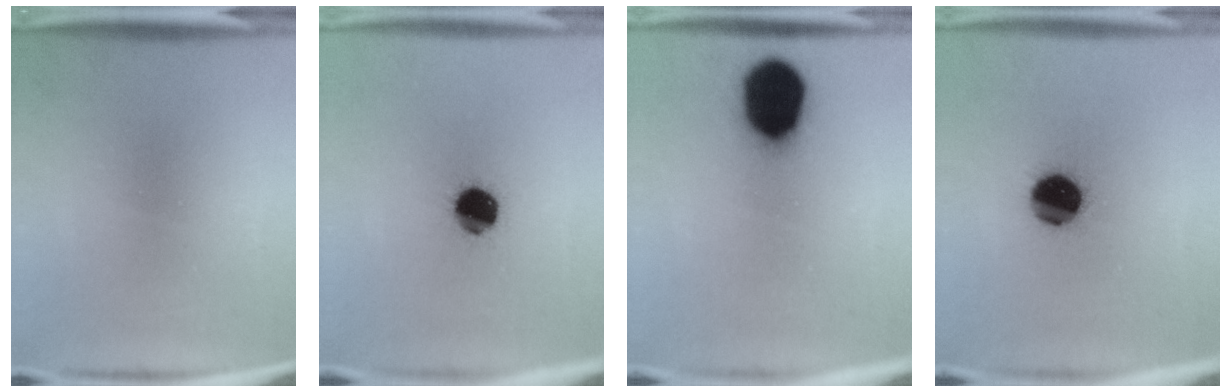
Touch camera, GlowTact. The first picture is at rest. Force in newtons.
{"total": 9.8}
{"total": 18.1}
{"total": 13.0}